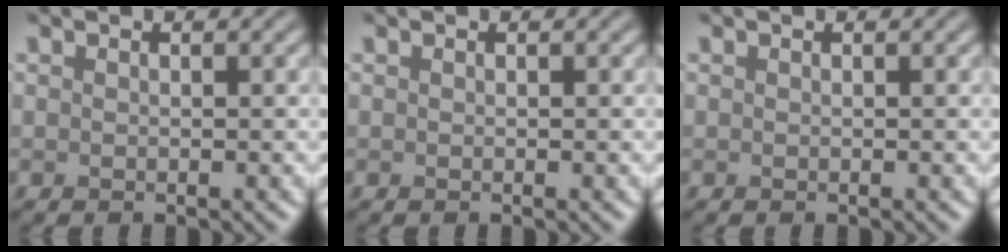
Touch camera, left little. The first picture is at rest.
{"total": 0.0}
{"total": 0.0}